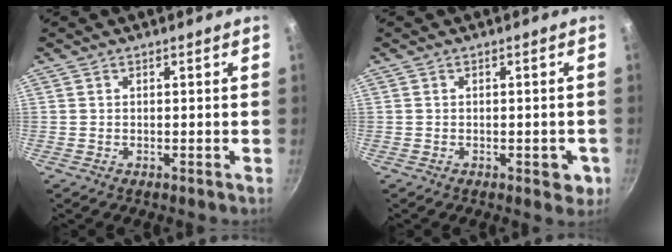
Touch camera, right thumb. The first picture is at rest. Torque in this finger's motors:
{"motor_torque": [-0.16, 0.02, -0.18, 0.07, 0.07]}